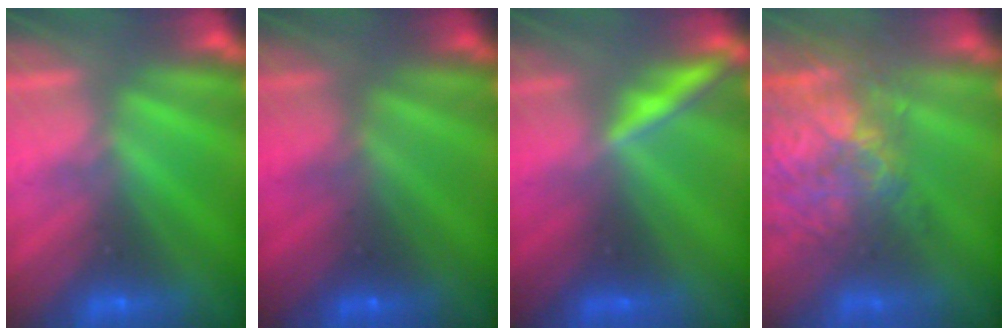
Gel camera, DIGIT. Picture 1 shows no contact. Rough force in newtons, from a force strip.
{"total": 1.8}
{"total": 1.9}
{"total": 7.8}